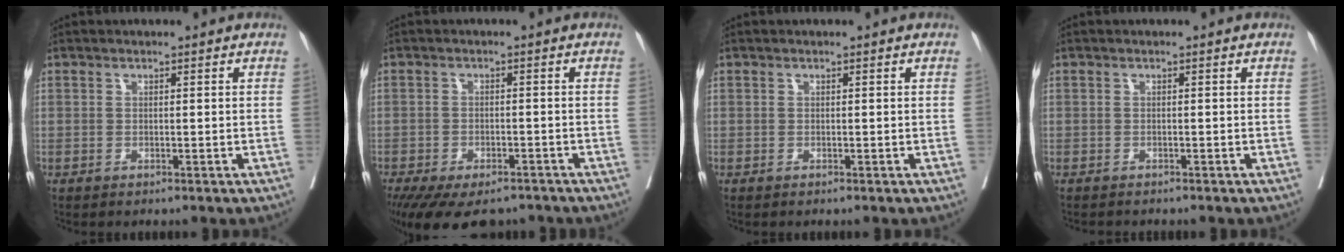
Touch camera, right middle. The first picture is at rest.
{"total": 13.9, "force": [-10.6, 6.1, 6.7], "torque": [-0.153, -0.022, -0.145]}
{"total": 0.0}
{"total": 1.9, "force": [-1.7, 0.5, 0.5], "torque": [-0.011, -0.005, -0.024]}